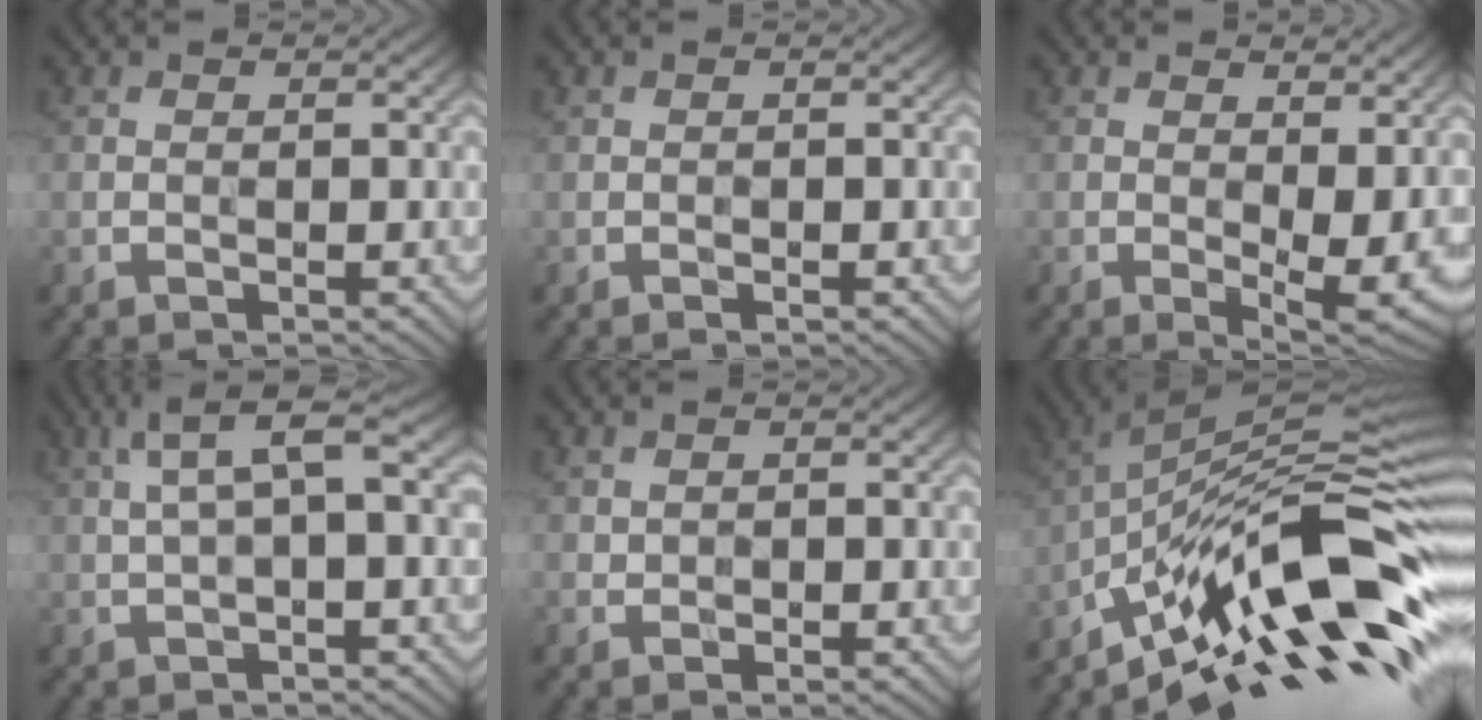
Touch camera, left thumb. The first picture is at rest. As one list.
[{"total": 0.0}, {"total": 5.5, "force": [0.8, 2.0, 5.1], "torque": [-0.079, -0.005, 0.015]}, {"total": 6.2, "force": [2.0, 1.5, 5.7], "torque": [-0.119, 0.023, 0.035]}, {"total": 0.8, "force": [0.2, 0.7, 0.3], "torque": [-0.008, 0.002, 0.004]}, {"total": 15.1, "force": [-6.4, 3.1, 13.3], "torque": [-0.234, 0.032, -0.120]}]